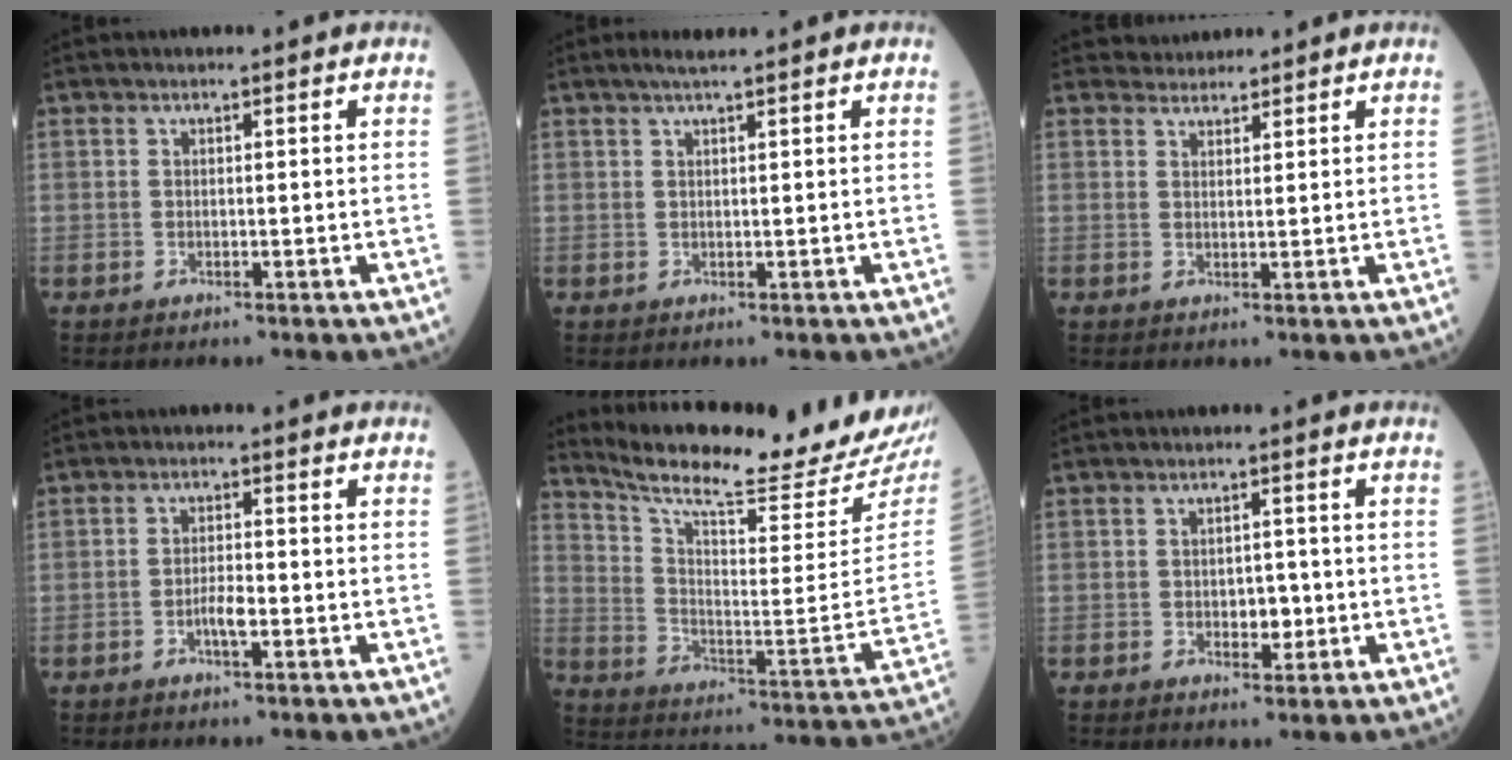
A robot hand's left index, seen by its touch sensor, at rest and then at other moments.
{"total": 2.1, "force": [1.6, -0.2, 1.3], "torque": [-0.021, 0.004, 0.029]}
{"total": 2.2, "force": [2.1, 0.4, -0.5], "torque": [0.003, 0.011, 0.040]}
{"total": 2.5, "force": [-1.3, 0.4, 2.1], "torque": [-0.035, -0.001, -0.025]}
{"total": 23.2, "force": [21.6, -0.2, 8.5], "torque": [-0.151, -0.100, 0.299]}
{"total": 2.6, "force": [-0.6, 1.6, 1.9], "torque": [-0.020, 0.000, -0.008]}